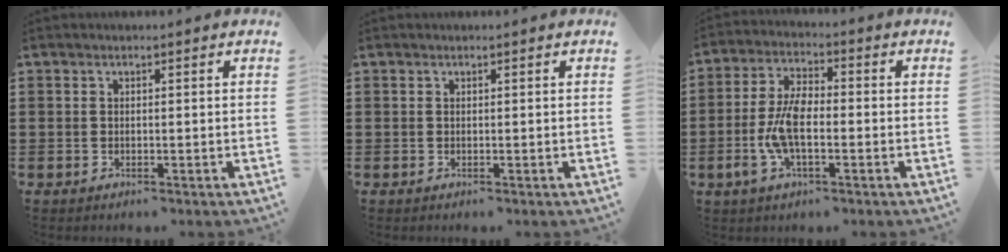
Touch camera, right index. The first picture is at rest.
{"total": 0.0}
{"total": 7.8, "force": [-1.8, 3.1, 6.9], "torque": [-0.166, -0.012, -0.040]}